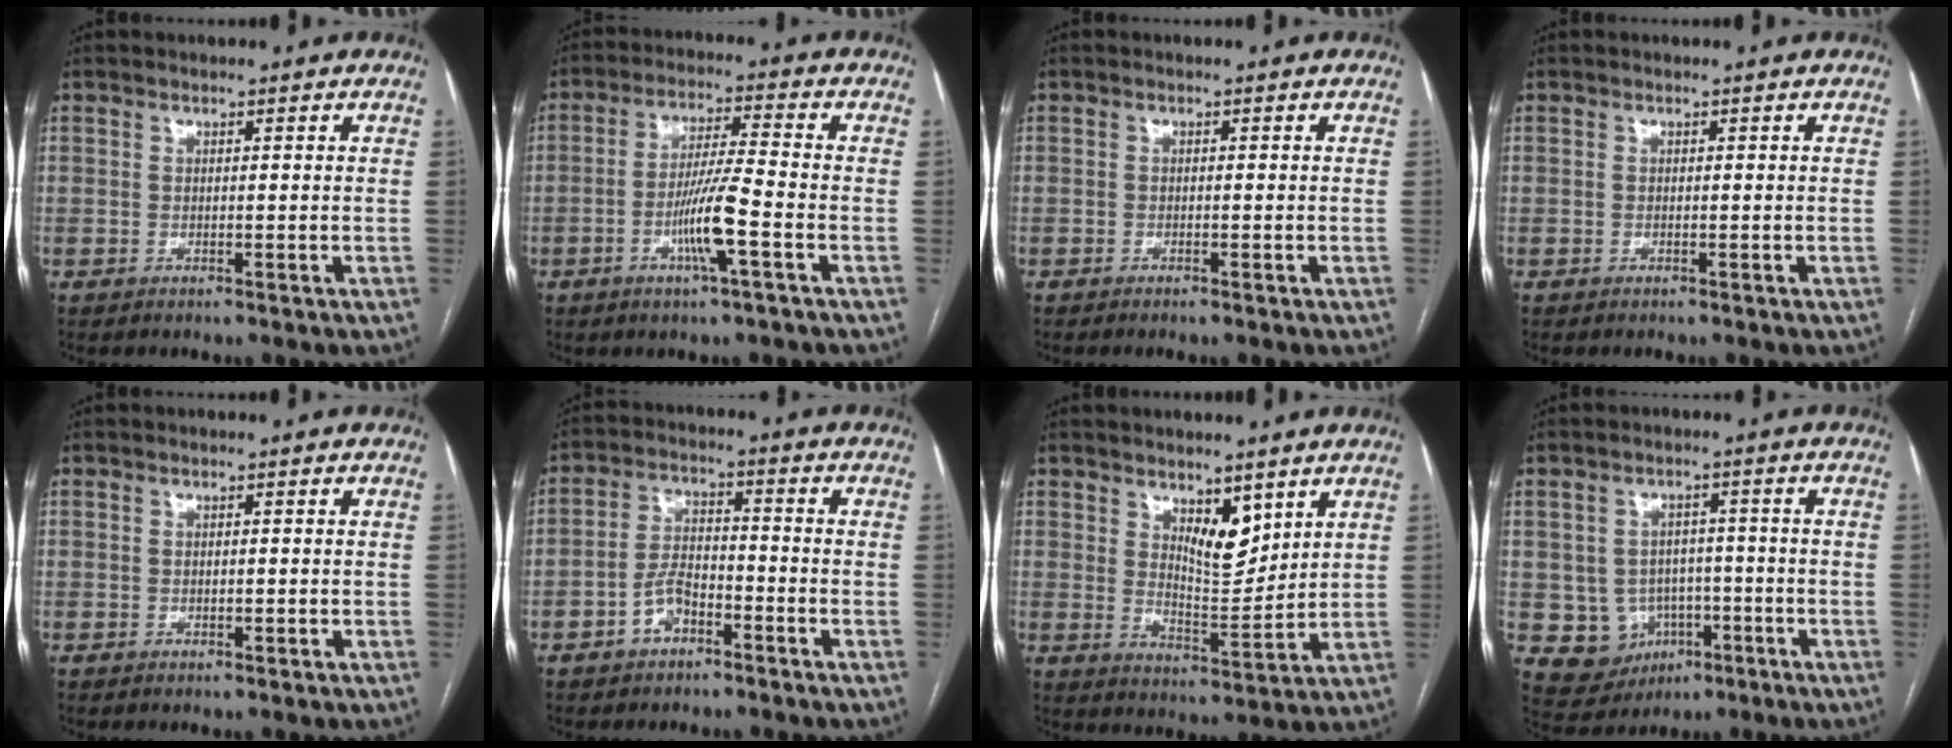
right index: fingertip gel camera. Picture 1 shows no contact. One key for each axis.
{"total": 8.3, "fx": -3.1, "fy": -0.1, "fz": 7.8, "tx": -0.150, "ty": -0.003, "tz": -0.058}
{"total": 0.8, "fx": -0.6, "fy": 0.0, "fz": 0.5, "tx": -0.013, "ty": -0.001, "tz": -0.010}
{"total": 0.0}
{"total": 0.6, "fx": -0.1, "fy": 0.3, "fz": 0.5, "tx": -0.011, "ty": -0.001, "tz": 0.000}
{"total": 5.5, "fx": -3.0, "fy": 2.9, "fz": 3.5, "tx": -0.074, "ty": 0.015, "tz": -0.057}
{"total": 6.6, "fx": 3.8, "fy": 2.6, "fz": 4.6, "tx": -0.079, "ty": -0.015, "tz": 0.070}
{"total": 7.5, "fx": -2.0, "fy": 6.9, "fz": 2.1, "tx": -0.033, "ty": 0.017, "tz": -0.017}